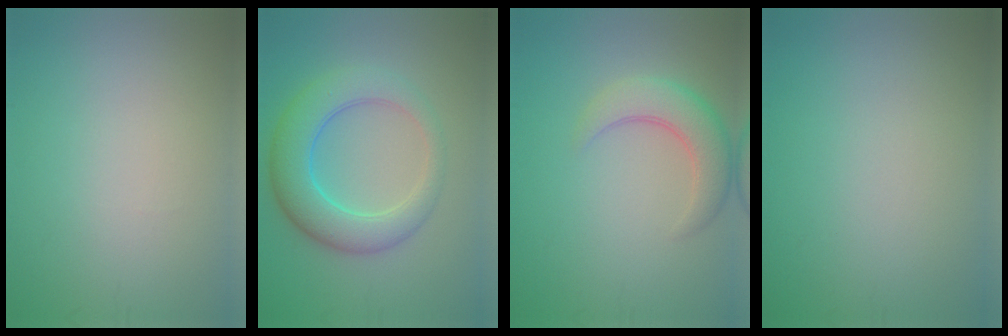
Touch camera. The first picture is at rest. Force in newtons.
{"total": 6.5, "press": 6.5, "slide": 0.2}
{"total": 4.2, "press": 4.2, "slide": 0.4}
{"total": 0.0}